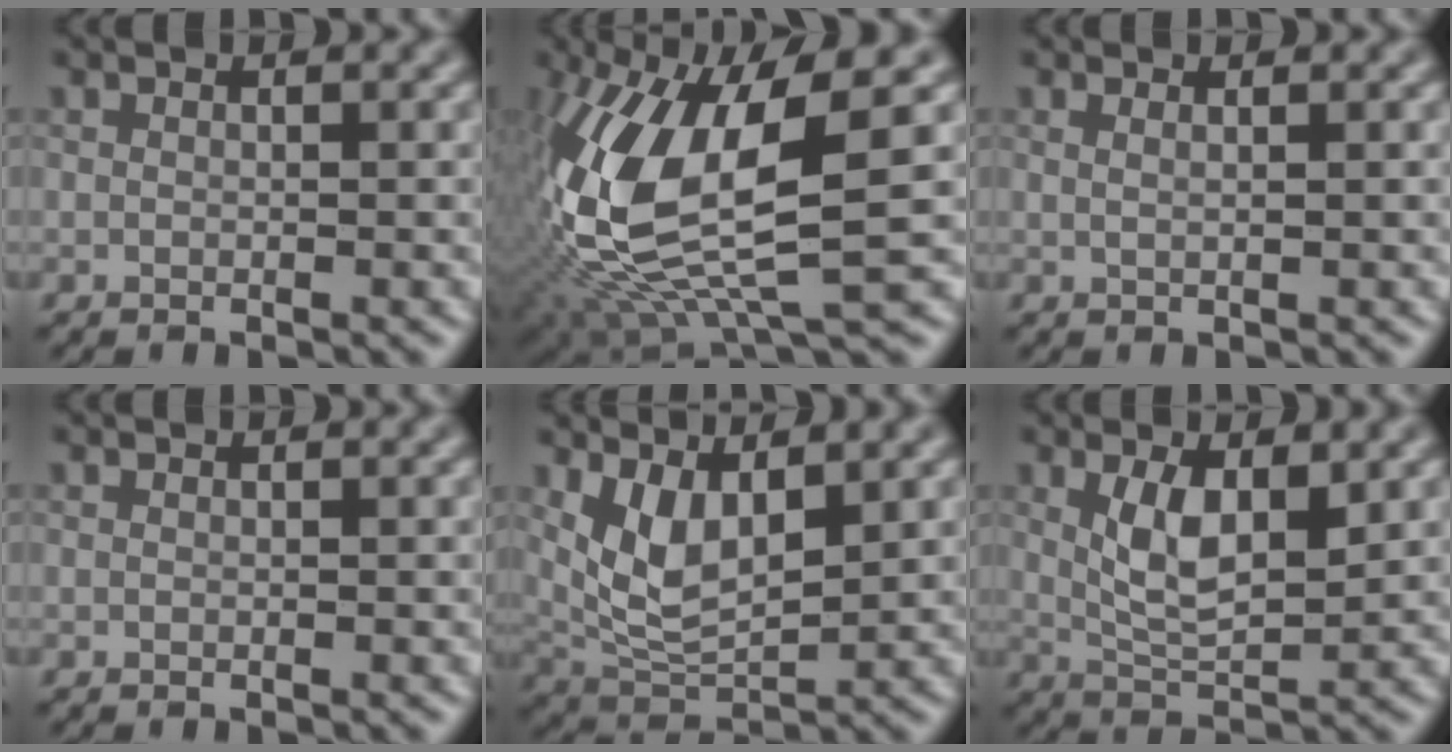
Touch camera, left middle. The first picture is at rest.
{"total": 12.5, "force": [0.1, 5.1, 11.4], "torque": [-0.264, -0.016, 0.006]}
{"total": 1.1, "force": [0.5, 0.5, 0.8], "torque": [-0.001, -0.002, -0.002]}
{"total": 0.0}
{"total": 4.8, "force": [1.6, 2.2, 4.0], "torque": [-0.092, -0.010, 0.045]}
{"total": 4.6, "force": [1.0, 2.0, 4.0], "torque": [-0.084, -0.003, 0.028]}